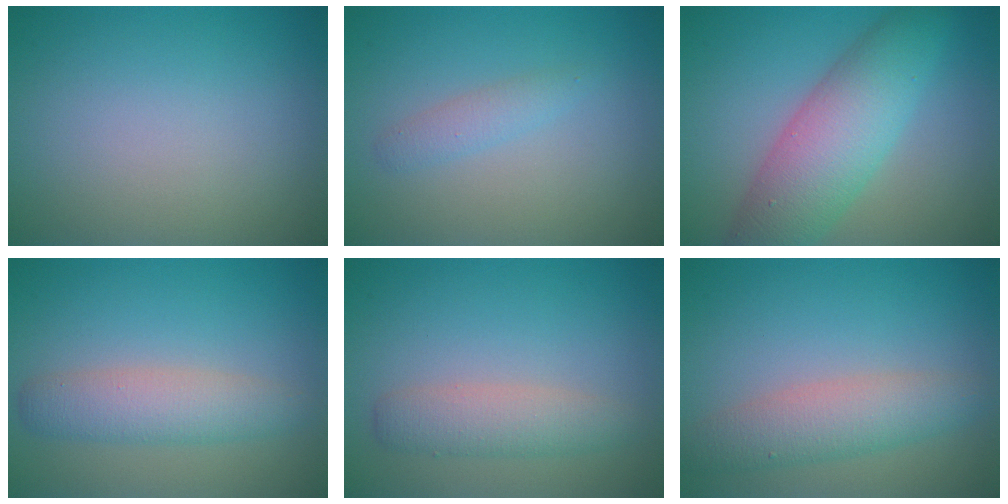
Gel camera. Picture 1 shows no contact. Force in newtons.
{"total": 1.5, "press": 1.5, "slide": 0.0}
{"total": 7.3, "press": 7.3, "slide": 0.2}
{"total": 3.6, "press": 3.6, "slide": 0.1}
{"total": 2.9, "press": 2.9, "slide": 0.1}
{"total": 4.0, "press": 4.0, "slide": 0.1}